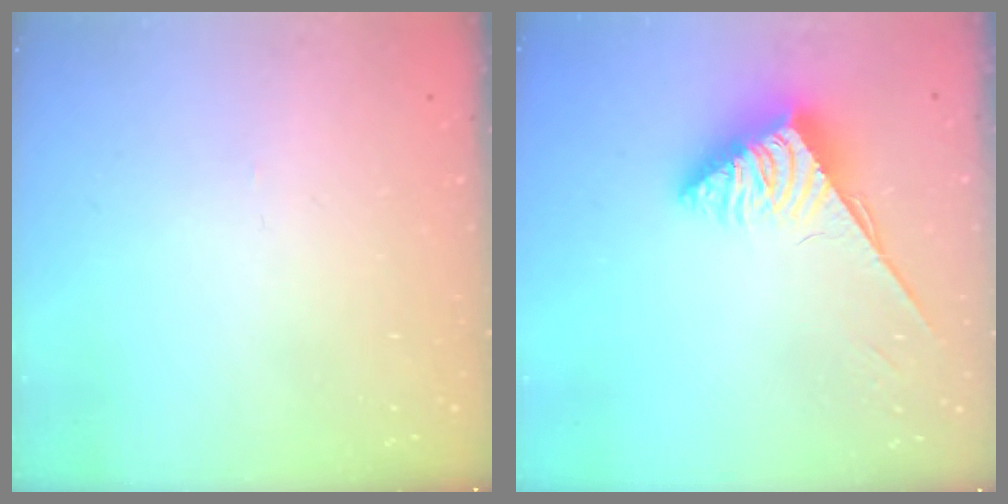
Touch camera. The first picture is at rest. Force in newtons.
{"total": 4.0, "press": 3.9, "slide": 0.7}